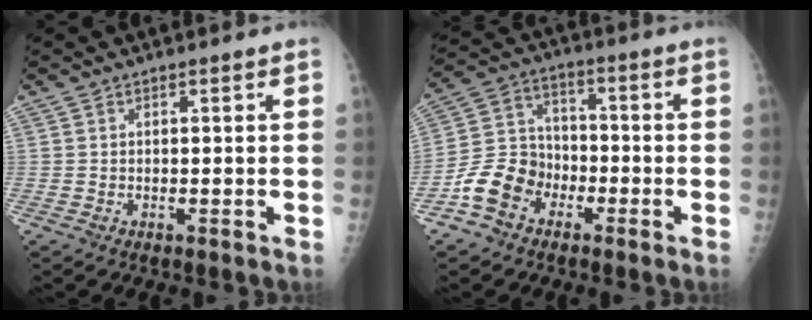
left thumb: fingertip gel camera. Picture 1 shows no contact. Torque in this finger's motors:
{"motor_torque": [-0.87, 1.25, 0.04, 0.09, 0.14]}